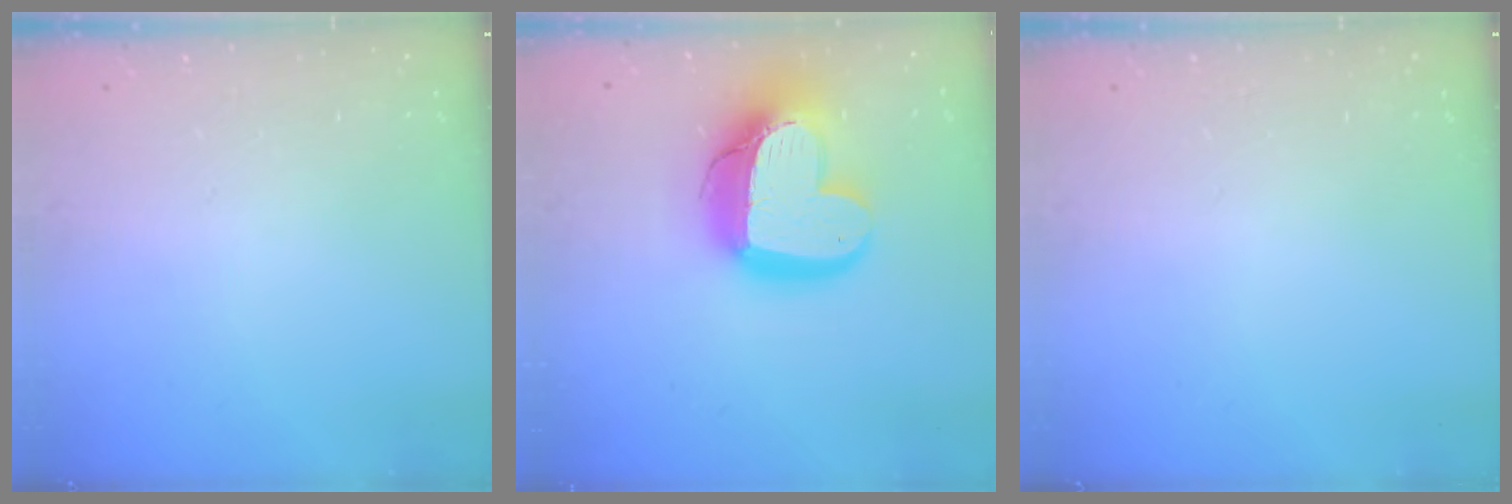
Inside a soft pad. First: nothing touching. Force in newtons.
{"total": 21.9, "press": 21.8, "slide": 2.2}
{"total": 0.0}